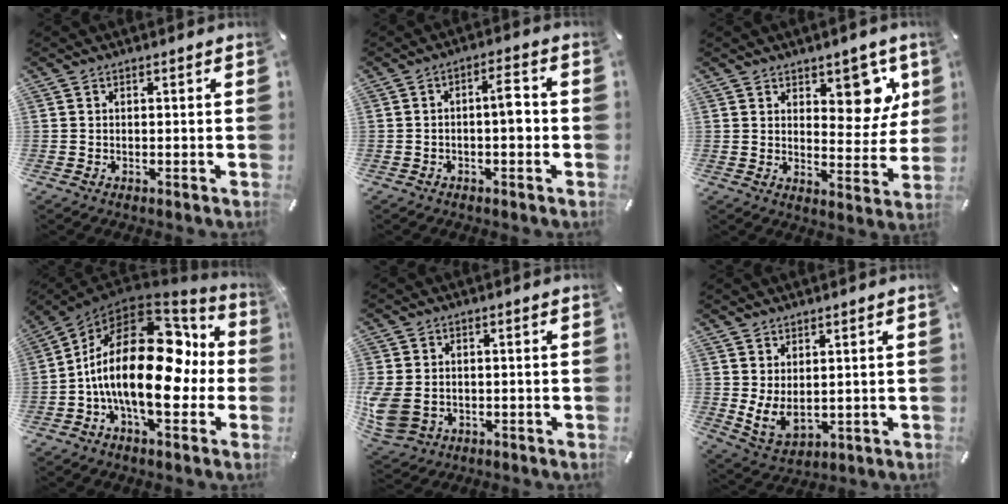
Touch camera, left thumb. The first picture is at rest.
{"total": 5.6, "force": [-0.7, 2.2, 5.1], "torque": [-0.082, 0.014, -0.016]}
{"total": 10.8, "force": [6.1, 6.3, 6.3], "torque": [-0.045, -0.047, 0.100]}
{"total": 26.7, "force": [-0.5, 13.3, 23.1], "torque": [-0.425, -0.008, -0.007]}
{"total": 7.2, "force": [-0.8, 5.7, 4.3], "torque": [-0.121, 0.000, -0.016]}
{"total": 5.5, "force": [2.2, 3.4, 3.9], "torque": [-0.090, -0.024, 0.039]}